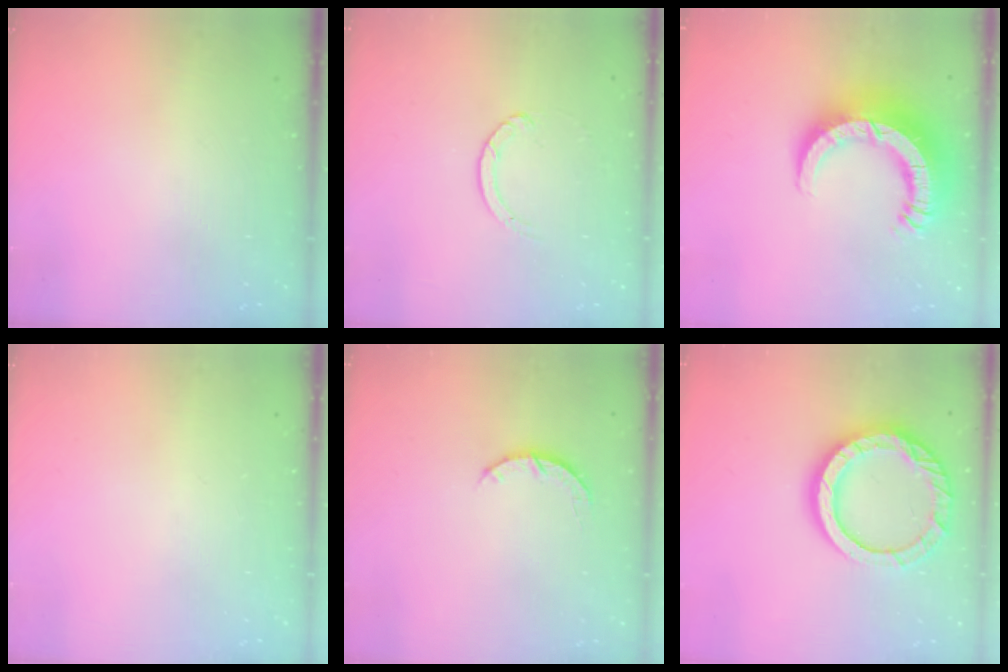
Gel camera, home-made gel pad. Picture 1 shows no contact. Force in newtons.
{"total": 2.4, "press": 2.4, "slide": 0.2}
{"total": 15.0, "press": 14.9, "slide": 1.6}
{"total": 0.0}
{"total": 3.7, "press": 3.7, "slide": 0.4}
{"total": 17.4, "press": 17.3, "slide": 1.8}